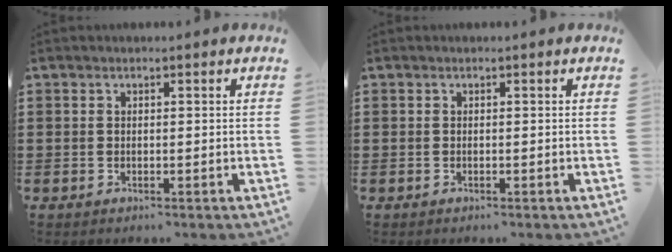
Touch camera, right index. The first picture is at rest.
{"total": 0.0}